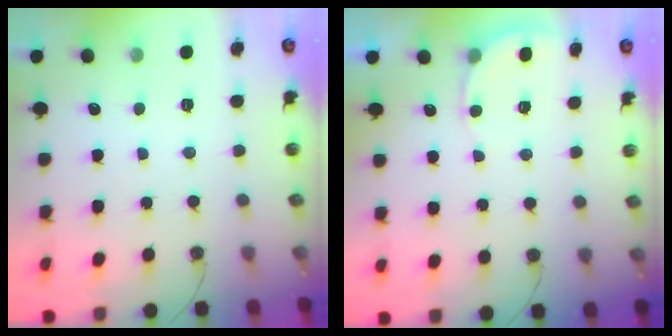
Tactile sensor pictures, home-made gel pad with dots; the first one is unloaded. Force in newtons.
{"total": 3.5, "press": 3.4, "slide": 0.4}